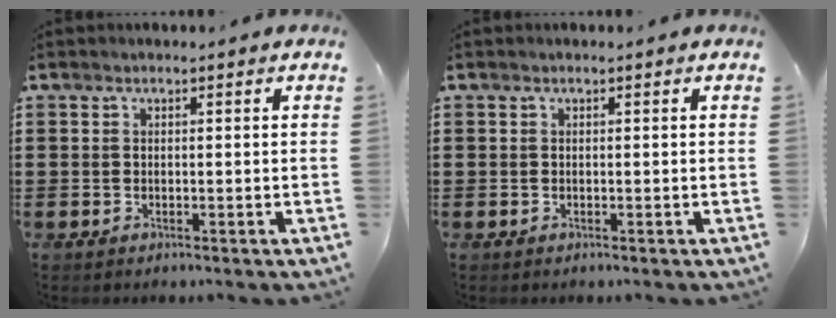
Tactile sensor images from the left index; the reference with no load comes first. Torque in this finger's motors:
{"motor_torque": [0.00, 0.00, 0.00, 0.00]}